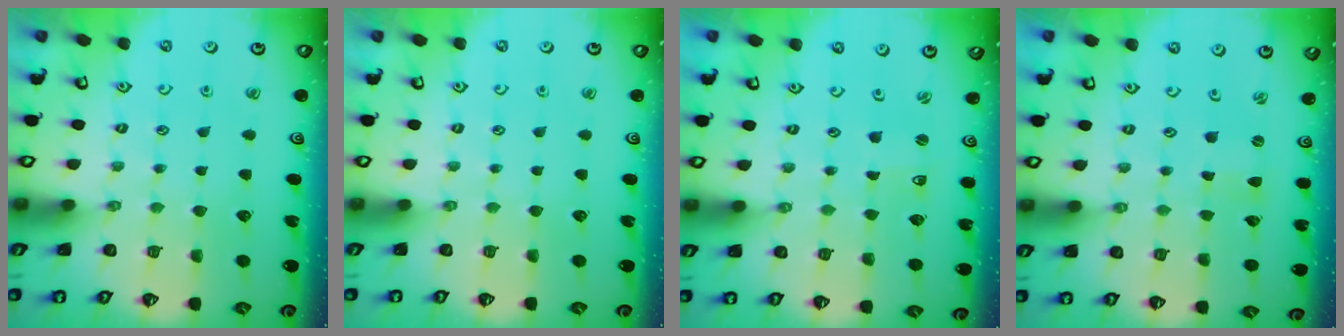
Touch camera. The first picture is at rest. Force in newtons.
{"total": 0.0}
{"total": 1.2, "press": 1.2, "slide": 0.0}
{"total": 0.0}